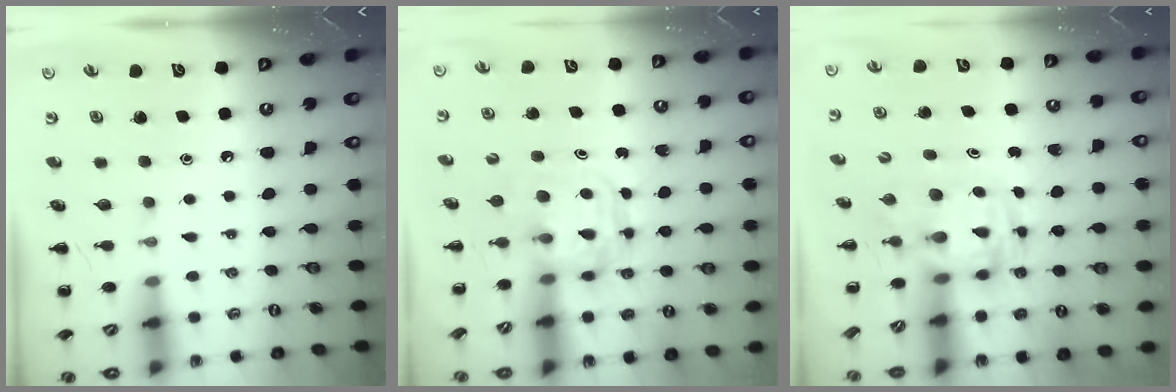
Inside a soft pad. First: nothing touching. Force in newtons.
{"total": 3.7, "press": 3.7, "slide": 0.2}
{"total": 2.8, "press": 2.7, "slide": 0.6}